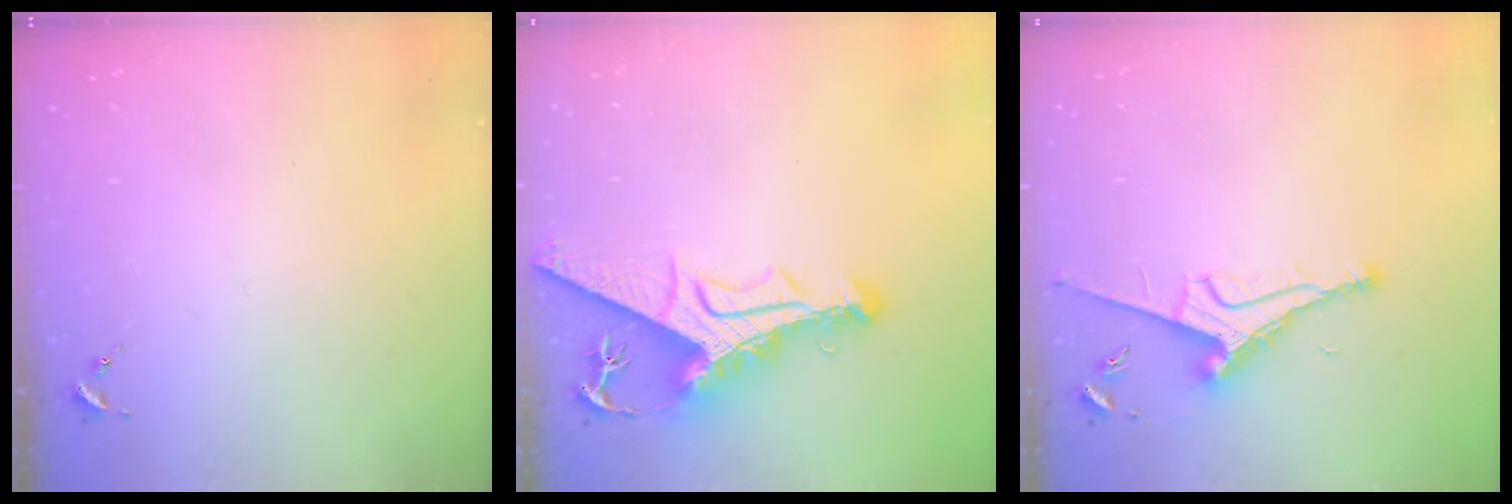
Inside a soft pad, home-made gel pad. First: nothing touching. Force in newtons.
{"total": 17.2, "press": 17.1, "slide": 1.8}
{"total": 9.5, "press": 9.4, "slide": 1.2}